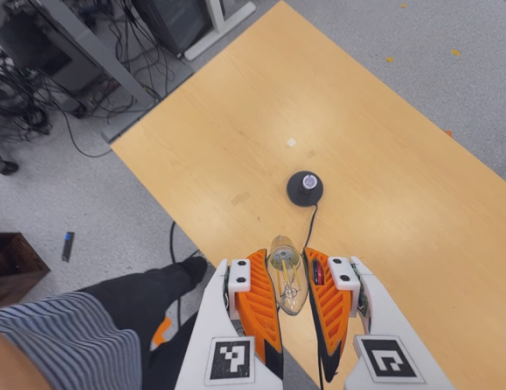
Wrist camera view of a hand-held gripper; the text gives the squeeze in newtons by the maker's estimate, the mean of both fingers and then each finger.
{"total": 22.3, "left": 25.8, "right": 18.9}